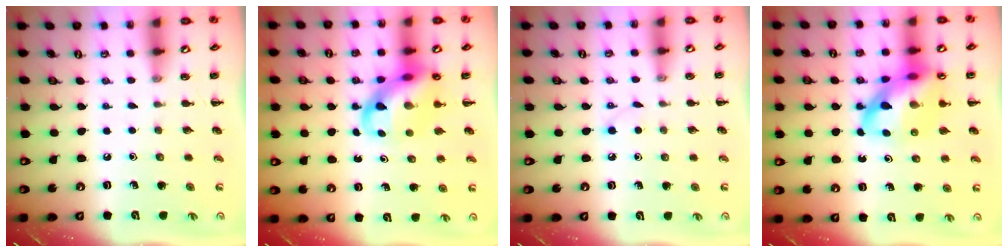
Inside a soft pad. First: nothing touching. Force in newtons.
{"total": 11.7, "press": 11.4, "slide": 2.9}
{"total": 2.2, "press": 2.0, "slide": 0.8}
{"total": 16.7, "press": 16.3, "slide": 3.8}